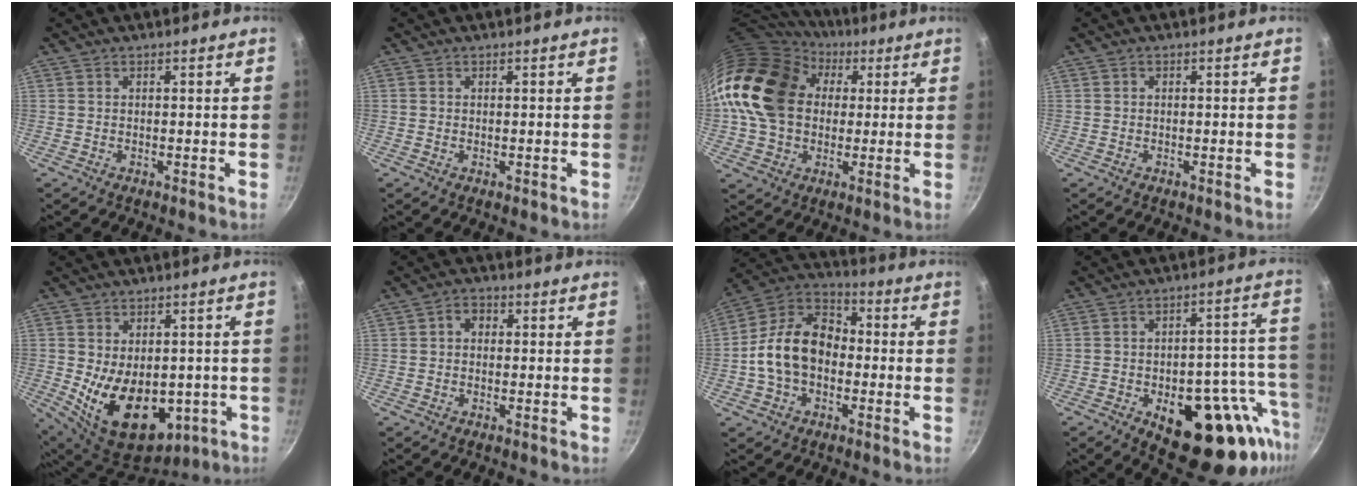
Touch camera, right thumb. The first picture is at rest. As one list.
[{"total": 0.0}, {"total": 22.0, "force": [3.3, 17.1, 13.5], "torque": [-0.241, 0.039, 0.051]}, {"total": 0.0}, {"total": 16.9, "force": [-2.7, 11.1, 12.5], "torque": [-0.171, -0.020, -0.012]}, {"total": 3.0, "force": [0.4, 2.4, 1.8], "torque": [-0.020, 0.006, -0.001]}, {"total": 15.0, "force": [-1.7, 10.7, 10.3], "torque": [-0.147, 0.044, -0.050]}, {"total": 21.0, "force": [-8.0, 10.8, 16.1], "torque": [-0.150, 0.021, -0.102]}]